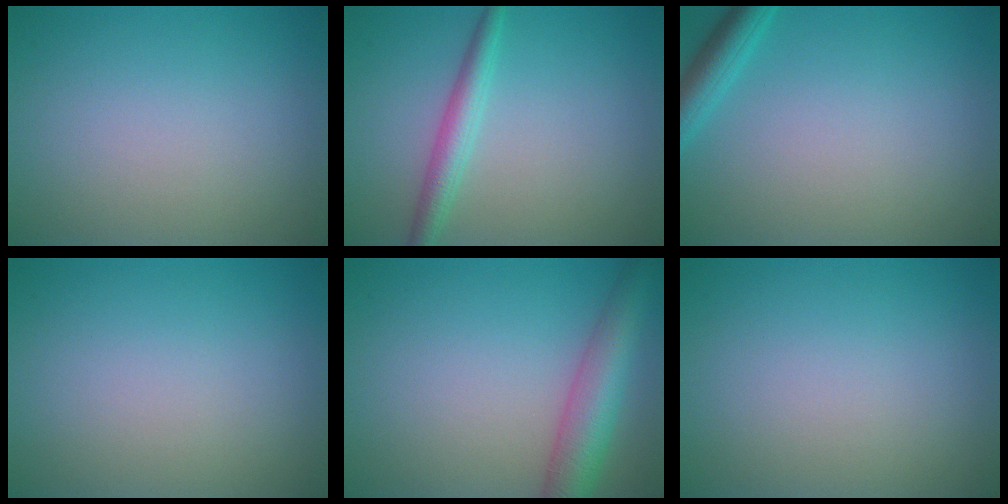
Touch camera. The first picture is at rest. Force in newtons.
{"total": 2.7, "press": 2.7, "slide": 0.1}
{"total": 2.6, "press": 2.6, "slide": 0.2}
{"total": 0.0}
{"total": 5.6, "press": 5.6, "slide": 0.2}
{"total": 0.0}